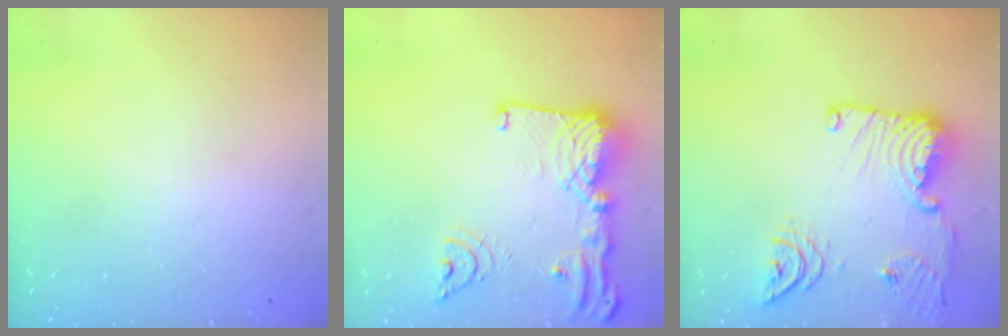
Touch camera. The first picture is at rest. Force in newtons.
{"total": 18.5, "press": 18.4, "slide": 1.7}
{"total": 20.1, "press": 19.4, "slide": 5.4}